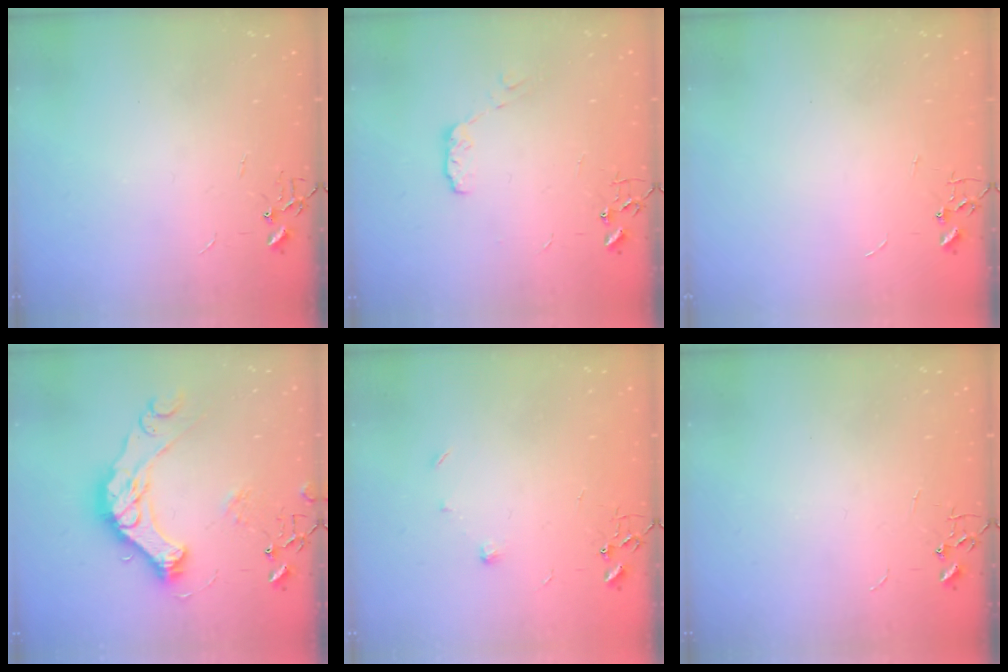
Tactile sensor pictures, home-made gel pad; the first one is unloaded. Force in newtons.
{"total": 5.6, "press": 5.5, "slide": 0.8}
{"total": 0.0}
{"total": 17.4, "press": 17.3, "slide": 1.8}
{"total": 5.3, "press": 5.2, "slide": 1.3}
{"total": 0.0}